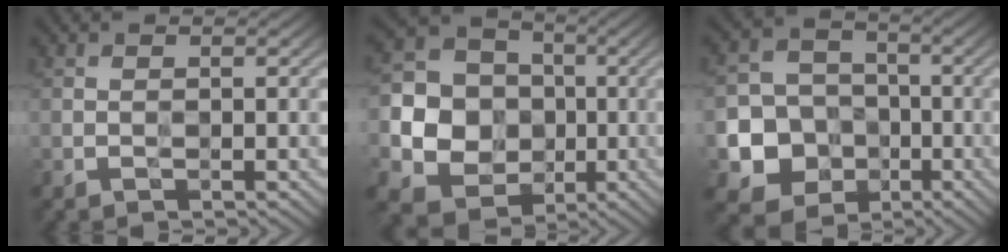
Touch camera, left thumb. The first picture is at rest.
{"total": 13.9, "force": [-1.9, 12.5, 5.9], "torque": [-0.178, -0.019, -0.050]}
{"total": 10.5, "force": [-3.4, 9.3, 3.4], "torque": [-0.096, -0.021, -0.093]}